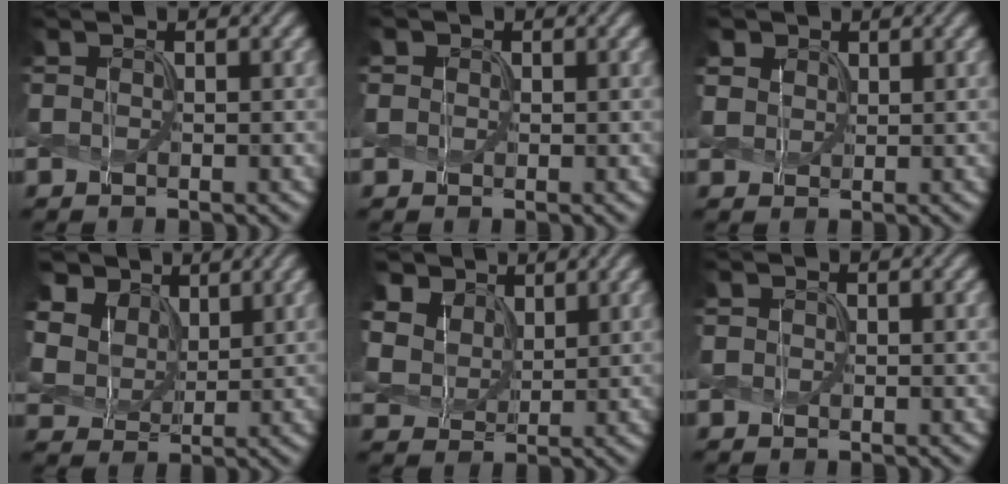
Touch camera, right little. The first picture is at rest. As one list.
[{"total": 1.0, "force": [0.3, 0.9, 0.2], "torque": [-0.003, 0.001, 0.001]}, {"total": 2.7, "force": [1.6, 1.9, 0.9], "torque": [-0.035, 0.000, 0.040]}, {"total": 8.3, "force": [4.6, 5.6, 4.0], "torque": [-0.141, 0.020, 0.087]}, {"total": 7.5, "force": [4.5, 4.9, 3.4], "torque": [-0.127, 0.010, 0.087]}, {"total": 0.0}]